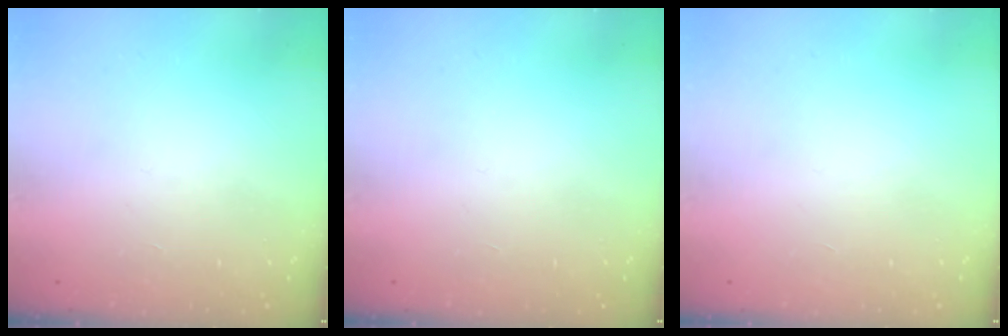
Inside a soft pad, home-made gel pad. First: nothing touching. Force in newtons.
{"total": 0.0}
{"total": 0.0}